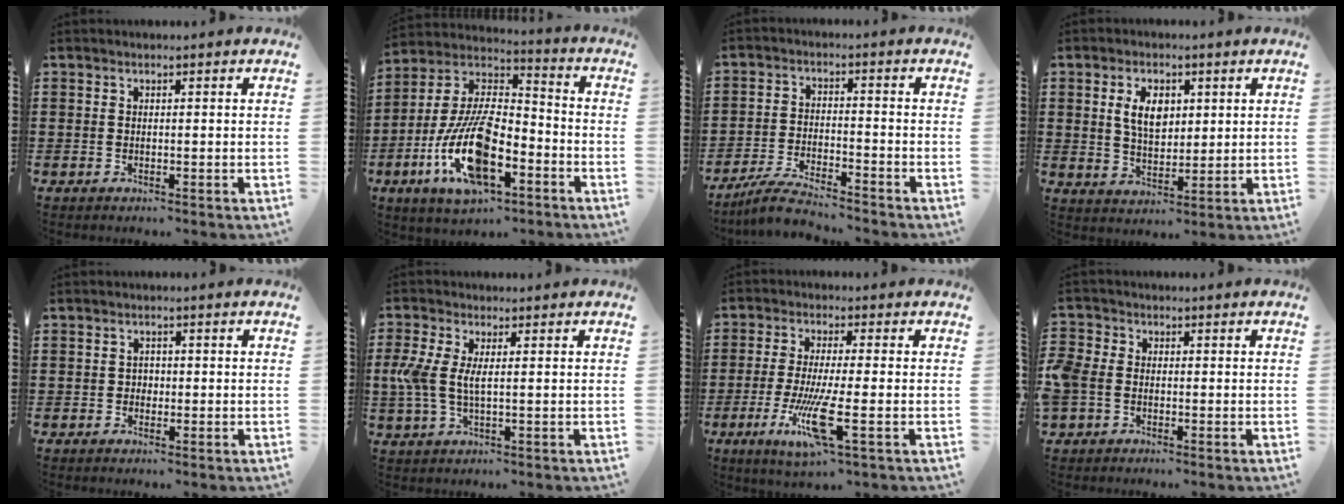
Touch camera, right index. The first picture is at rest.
{"total": 16.3, "force": [-7.2, 6.7, 13.0], "torque": [-0.283, 0.004, -0.133]}
{"total": 5.2, "force": [-4.9, 0.3, 1.8], "torque": [-0.044, -0.004, -0.097]}
{"total": 5.7, "force": [1.6, 3.5, 4.3], "torque": [-0.086, 0.010, 0.025]}
{"total": 1.2, "force": [-0.3, 1.0, 0.5], "torque": [-0.012, 0.003, -0.006]}
{"total": 5.0, "force": [0.3, 2.2, 4.4], "torque": [-0.117, -0.004, -0.004]}
{"total": 9.9, "force": [-3.2, 1.2, 9.3], "torque": [-0.198, -0.026, -0.061]}
{"total": 3.0, "force": [-1.1, 2.3, 1.6], "torque": [-0.055, 0.000, -0.028]}